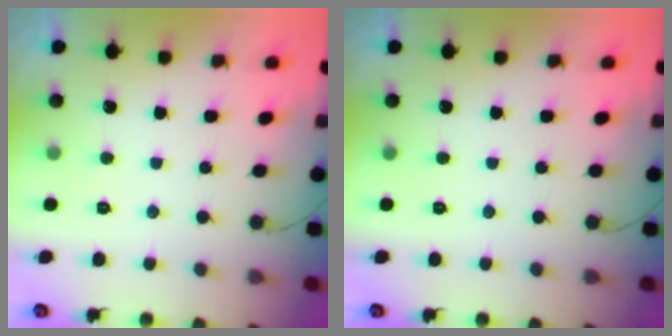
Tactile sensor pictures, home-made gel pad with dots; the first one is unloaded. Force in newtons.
{"total": 0.0}